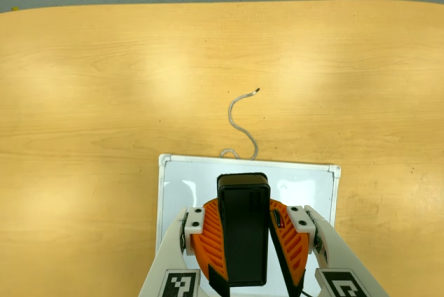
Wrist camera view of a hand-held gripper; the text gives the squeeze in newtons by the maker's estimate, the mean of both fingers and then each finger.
{"total": 9.9, "left": 10.0, "right": 9.8}